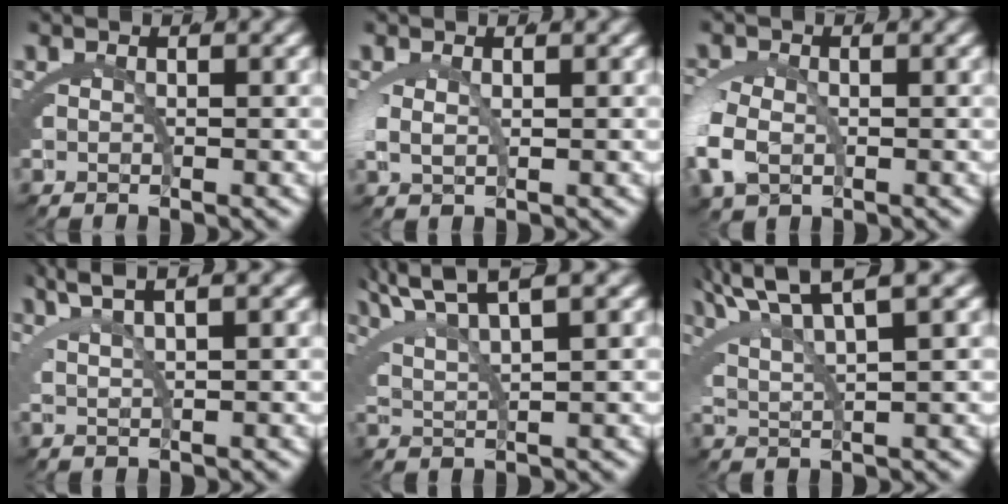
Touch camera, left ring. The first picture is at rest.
{"total": 1.8, "force": [0.7, 0.8, 1.5], "torque": [-0.050, -0.002, 0.017]}
{"total": 3.1, "force": [-0.2, 2.3, 2.0], "torque": [-0.066, -0.005, 0.004]}
{"total": 4.6, "force": [3.5, 0.9, 2.7], "torque": [-0.036, 0.027, 0.057]}
{"total": 4.7, "force": [3.9, 0.7, 2.5], "torque": [-0.051, 0.016, 0.072]}
{"total": 5.7, "force": [4.5, 1.0, 3.4], "torque": [-0.067, 0.018, 0.078]}